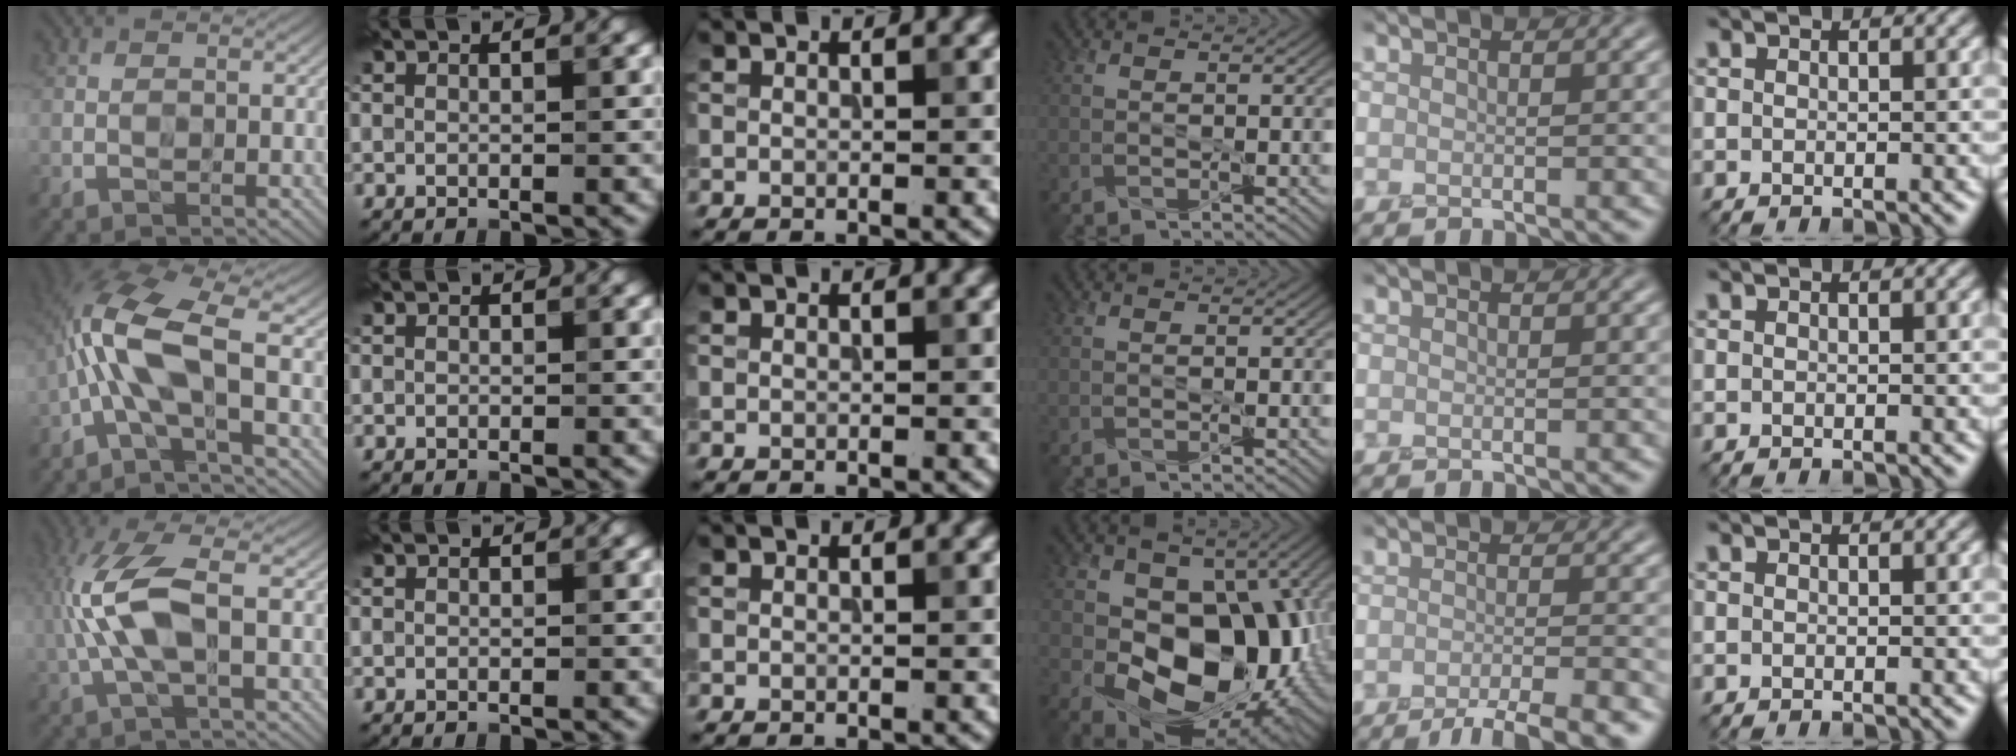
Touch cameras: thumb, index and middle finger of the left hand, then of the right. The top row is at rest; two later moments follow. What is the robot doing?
{"motion": "peel", "object": "tape"}